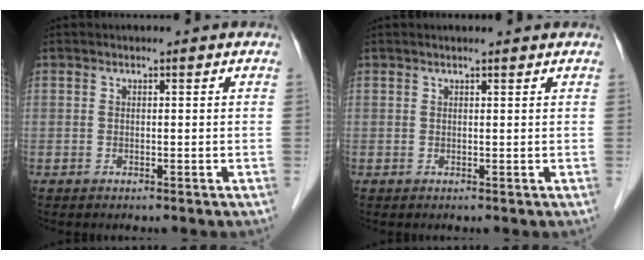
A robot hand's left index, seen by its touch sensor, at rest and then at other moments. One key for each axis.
{"total": 2.6, "fx": 2.4, "fy": 0.1, "fz": 1.1, "tx": -0.013, "ty": 0.016, "tz": 0.030}